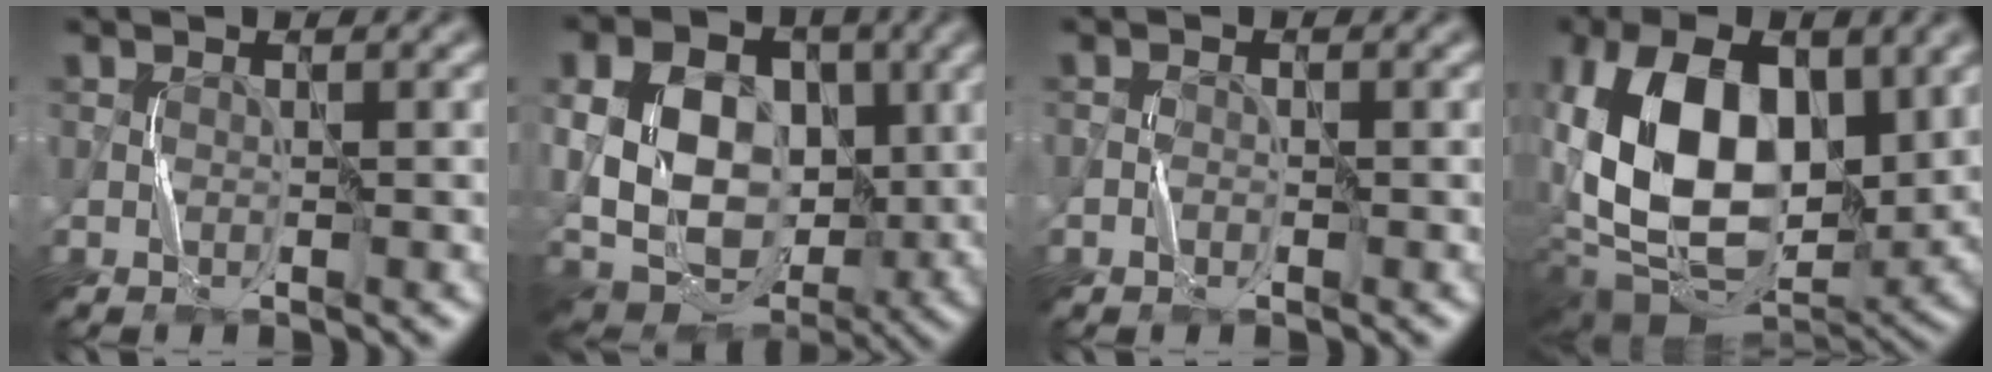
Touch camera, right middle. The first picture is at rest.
{"total": 12.7, "force": [1.1, 9.2, 8.6], "torque": [-0.175, 0.000, 0.020]}
{"total": 0.6, "force": [-0.3, 0.4, 0.3], "torque": [-0.005, 0.003, -0.008]}
{"total": 15.5, "force": [2.0, 9.6, 12.1], "torque": [-0.235, -0.003, 0.033]}